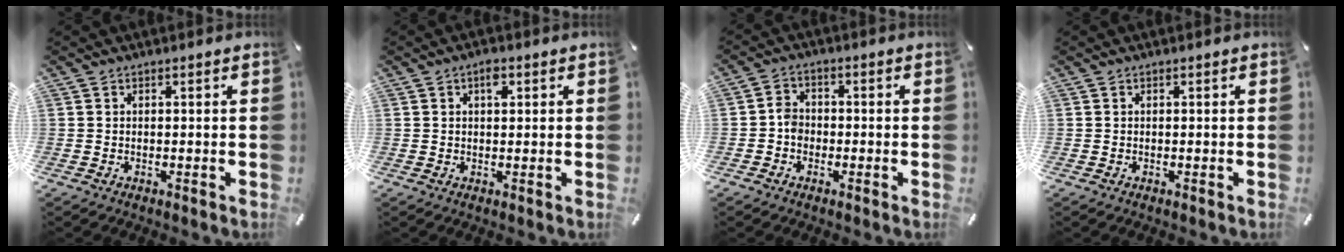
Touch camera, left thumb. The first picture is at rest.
{"total": 2.7, "force": [1.1, 1.4, 2.1], "torque": [-0.029, 0.000, 0.014]}
{"total": 3.5, "force": [-1.1, 2.9, 1.7], "torque": [-0.027, 0.009, -0.020]}
{"total": 0.0}